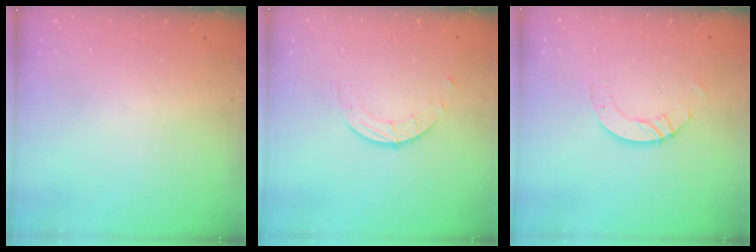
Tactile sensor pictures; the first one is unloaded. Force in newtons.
{"total": 2.7, "press": 2.7, "slide": 0.3}
{"total": 3.5, "press": 3.5, "slide": 0.3}